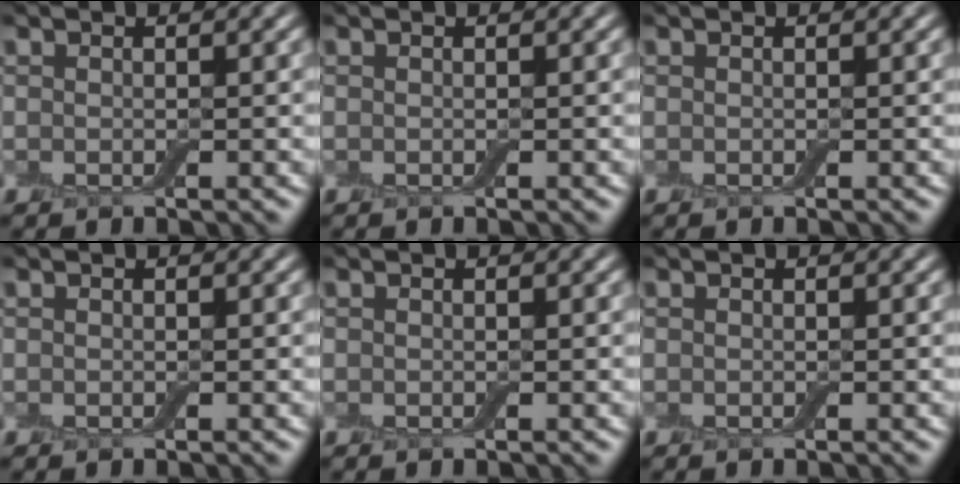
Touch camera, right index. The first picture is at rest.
{"total": 0.0}
{"total": 0.0}
{"total": 0.0}
{"total": 0.0}
{"total": 0.0}